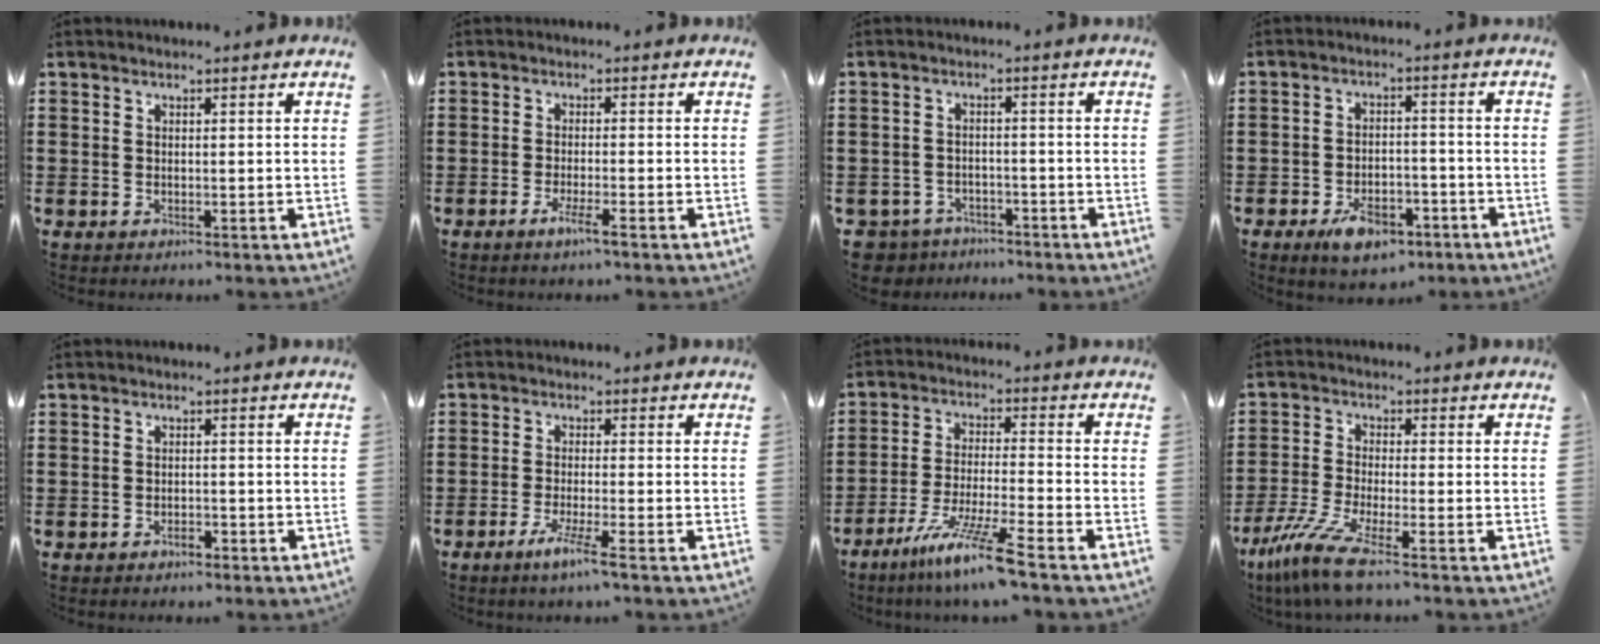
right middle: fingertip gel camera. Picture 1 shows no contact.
{"total": 2.9, "force": [-1.8, 0.1, 2.4], "torque": [-0.039, -0.003, -0.029]}
{"total": 3.4, "force": [-3.3, 0.9, 0.0], "torque": [-0.023, -0.006, -0.075]}
{"total": 6.0, "force": [-4.1, 2.8, 3.4], "torque": [-0.070, 0.009, -0.076]}
{"total": 1.5, "force": [-1.2, 0.4, 0.7], "torque": [-0.018, -0.002, -0.024]}
{"total": 4.0, "force": [-2.7, -0.4, 2.9], "torque": [-0.055, -0.011, -0.046]}
{"total": 9.7, "force": [-7.3, -0.3, 6.4], "torque": [-0.125, -0.012, -0.140]}
{"total": 7.2, "force": [-5.0, 0.7, 5.2], "torque": [-0.124, -0.020, -0.098]}